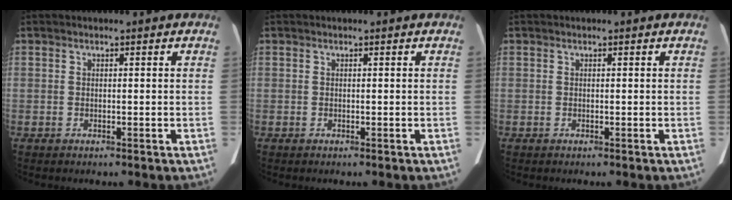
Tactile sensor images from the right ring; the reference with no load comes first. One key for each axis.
{"total": 0.0}
{"total": 0.0}